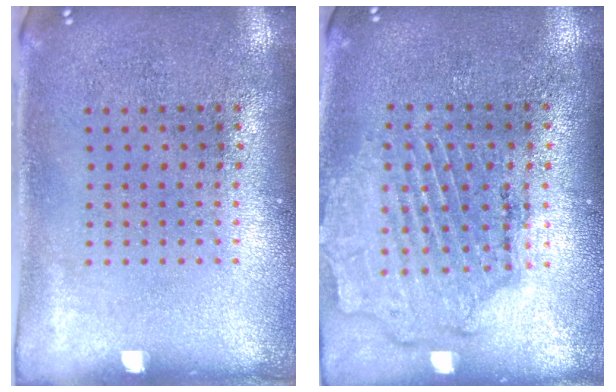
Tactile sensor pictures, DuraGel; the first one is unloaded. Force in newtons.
{"total": 1.6, "press": 1.6, "slide": 0.5}